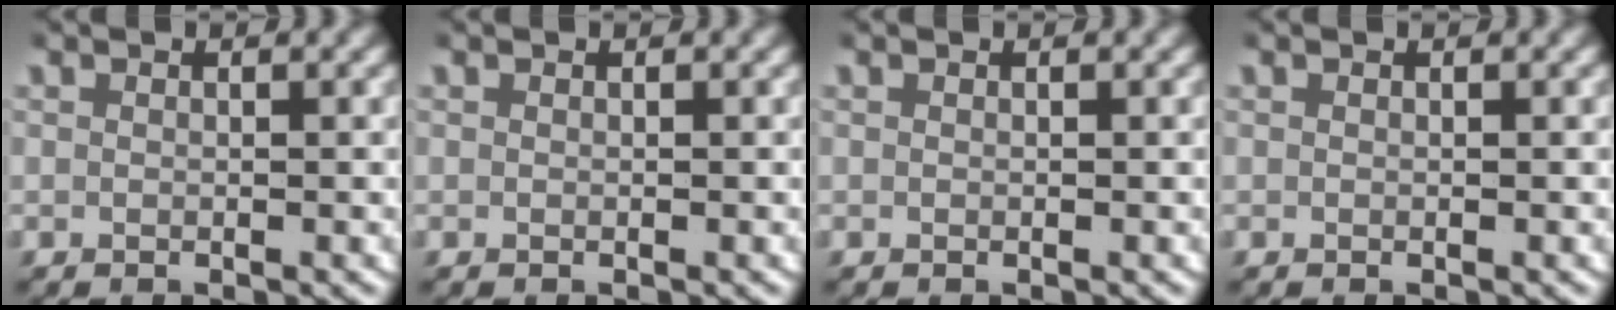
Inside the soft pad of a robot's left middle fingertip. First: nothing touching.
{"total": 0.0}
{"total": 0.0}
{"total": 0.0}